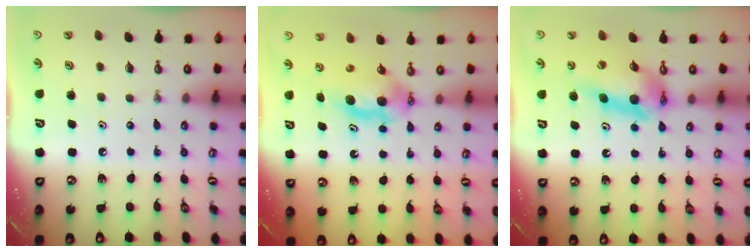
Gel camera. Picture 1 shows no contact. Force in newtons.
{"total": 6.4, "press": 6.1, "slide": 2.1}
{"total": 12.8, "press": 12.8, "slide": 1.2}